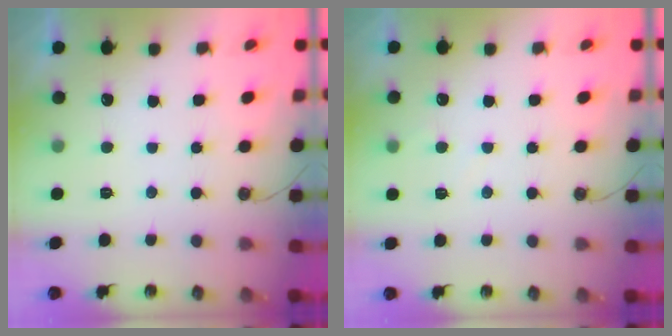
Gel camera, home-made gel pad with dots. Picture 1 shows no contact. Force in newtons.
{"total": 2.9, "press": 2.9, "slide": 0.3}